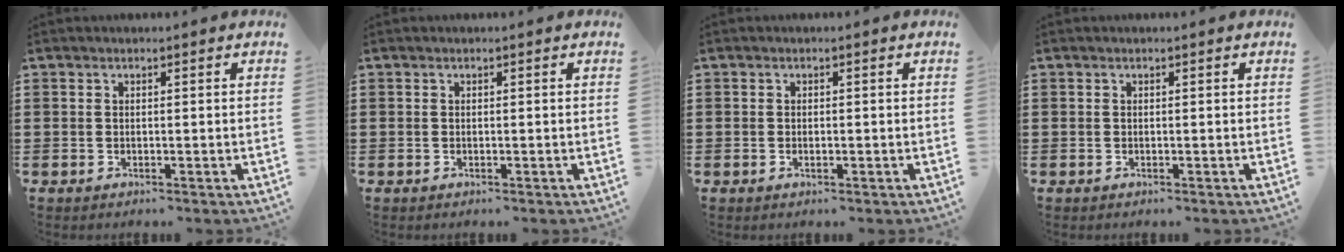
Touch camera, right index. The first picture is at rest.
{"total": 0.0}
{"total": 0.5, "force": [-0.2, 0.3, 0.4], "torque": [-0.009, -0.002, -0.002]}
{"total": 0.0}